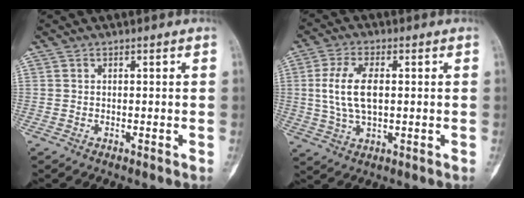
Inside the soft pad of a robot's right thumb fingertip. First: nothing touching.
{"total": 9.5, "force": [0.8, 4.9, 8.2], "torque": [-0.166, 0.005, 0.018]}